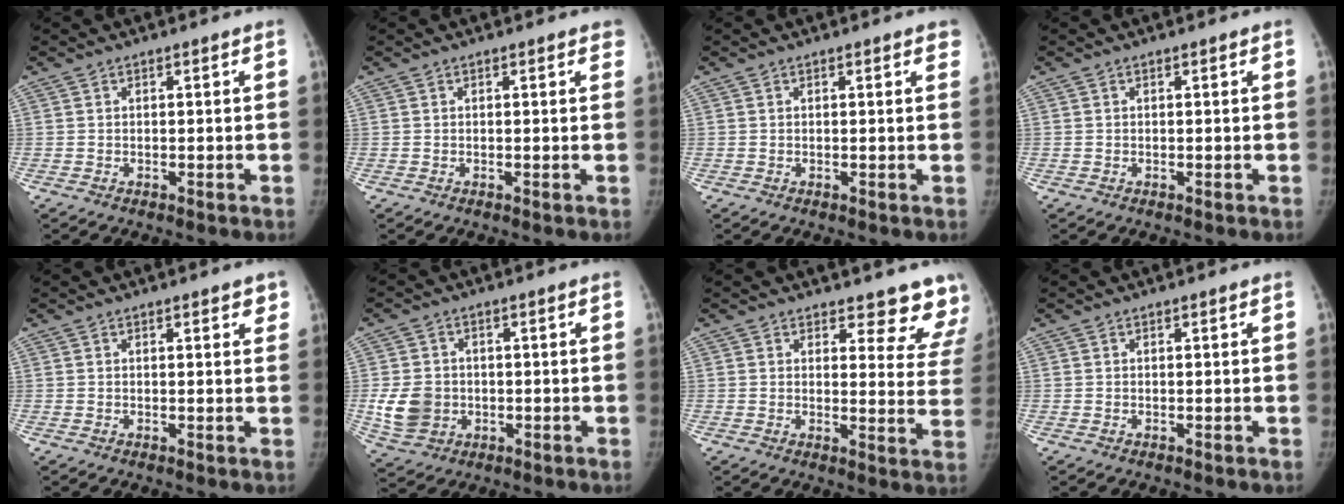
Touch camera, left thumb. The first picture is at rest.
{"total": 1.0, "force": [0.7, 0.4, 0.6], "torque": [0.000, 0.001, 0.004]}
{"total": 1.4, "force": [1.0, 0.5, 0.9], "torque": [-0.003, 0.000, 0.008]}
{"total": 0.0}
{"total": 2.4, "force": [1.4, 0.9, 1.7], "torque": [-0.007, -0.003, 0.013]}
{"total": 8.0, "force": [-1.0, 6.8, 4.1], "torque": [-0.064, 0.003, -0.009]}
{"total": 11.9, "force": [11.0, 4.0, 2.2], "torque": [0.032, -0.089, 0.096]}
{"total": 0.0}